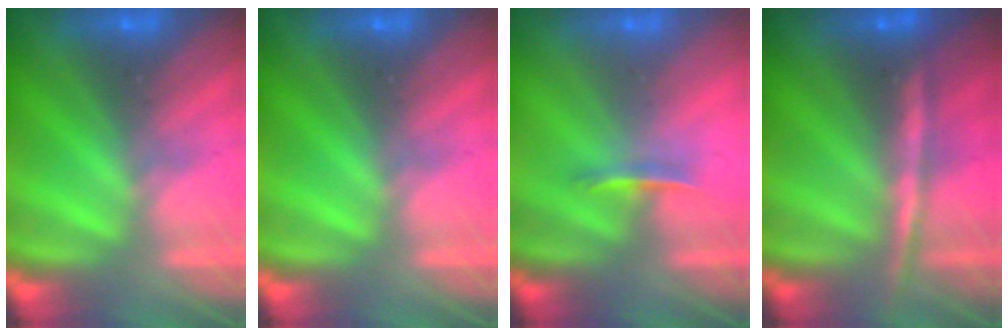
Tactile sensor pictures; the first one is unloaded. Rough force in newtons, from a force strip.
{"total": 0.0}
{"total": 1.2}
{"total": 6.8}